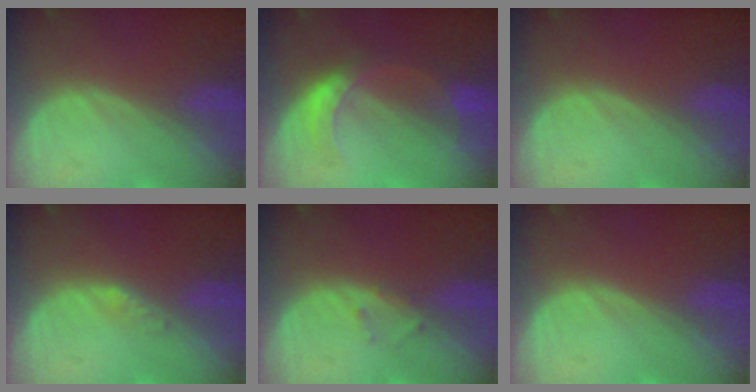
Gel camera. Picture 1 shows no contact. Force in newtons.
{"total": 5.5, "press": 5.2, "slide": 2.0}
{"total": 0.0}
{"total": 1.2, "press": 1.2, "slide": 0.1}
{"total": 1.1, "press": 1.0, "slide": 0.2}
{"total": 0.0}